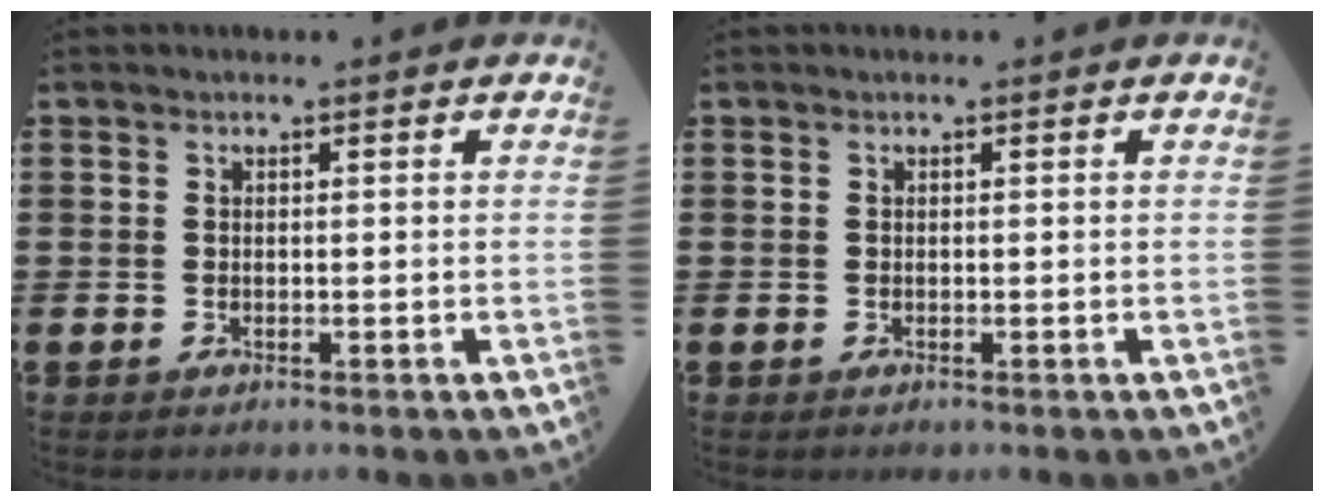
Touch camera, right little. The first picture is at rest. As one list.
[{"total": 0.0}]